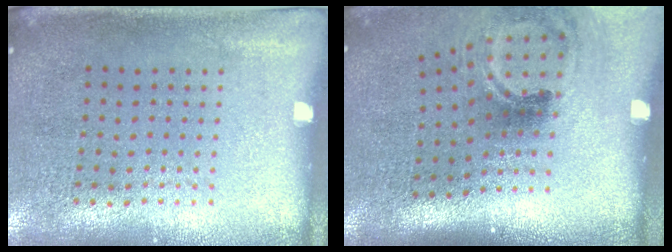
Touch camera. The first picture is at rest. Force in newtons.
{"total": 2.0, "press": 1.3, "slide": 1.5}